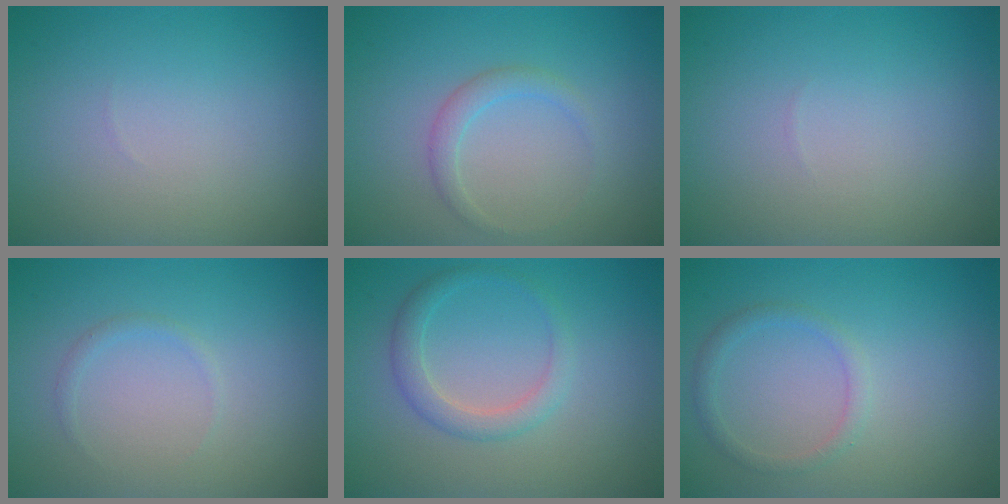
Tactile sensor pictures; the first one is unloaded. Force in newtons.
{"total": 1.5, "press": 1.5, "slide": 0.1}
{"total": 0.0}
{"total": 0.7, "press": 0.7, "slide": 0.1}
{"total": 2.2, "press": 2.2, "slide": 0.2}
{"total": 1.4, "press": 1.4, "slide": 0.2}